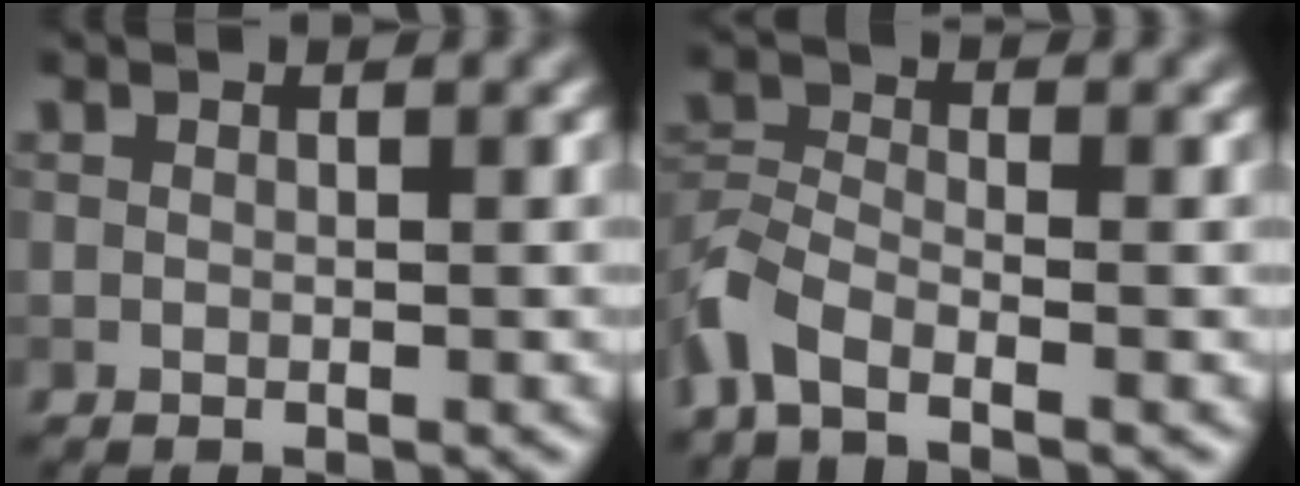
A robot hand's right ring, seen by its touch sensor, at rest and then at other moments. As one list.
[{"total": 4.4, "force": [-3.0, 1.9, 2.6], "torque": [-0.062, -0.007, -0.076]}]